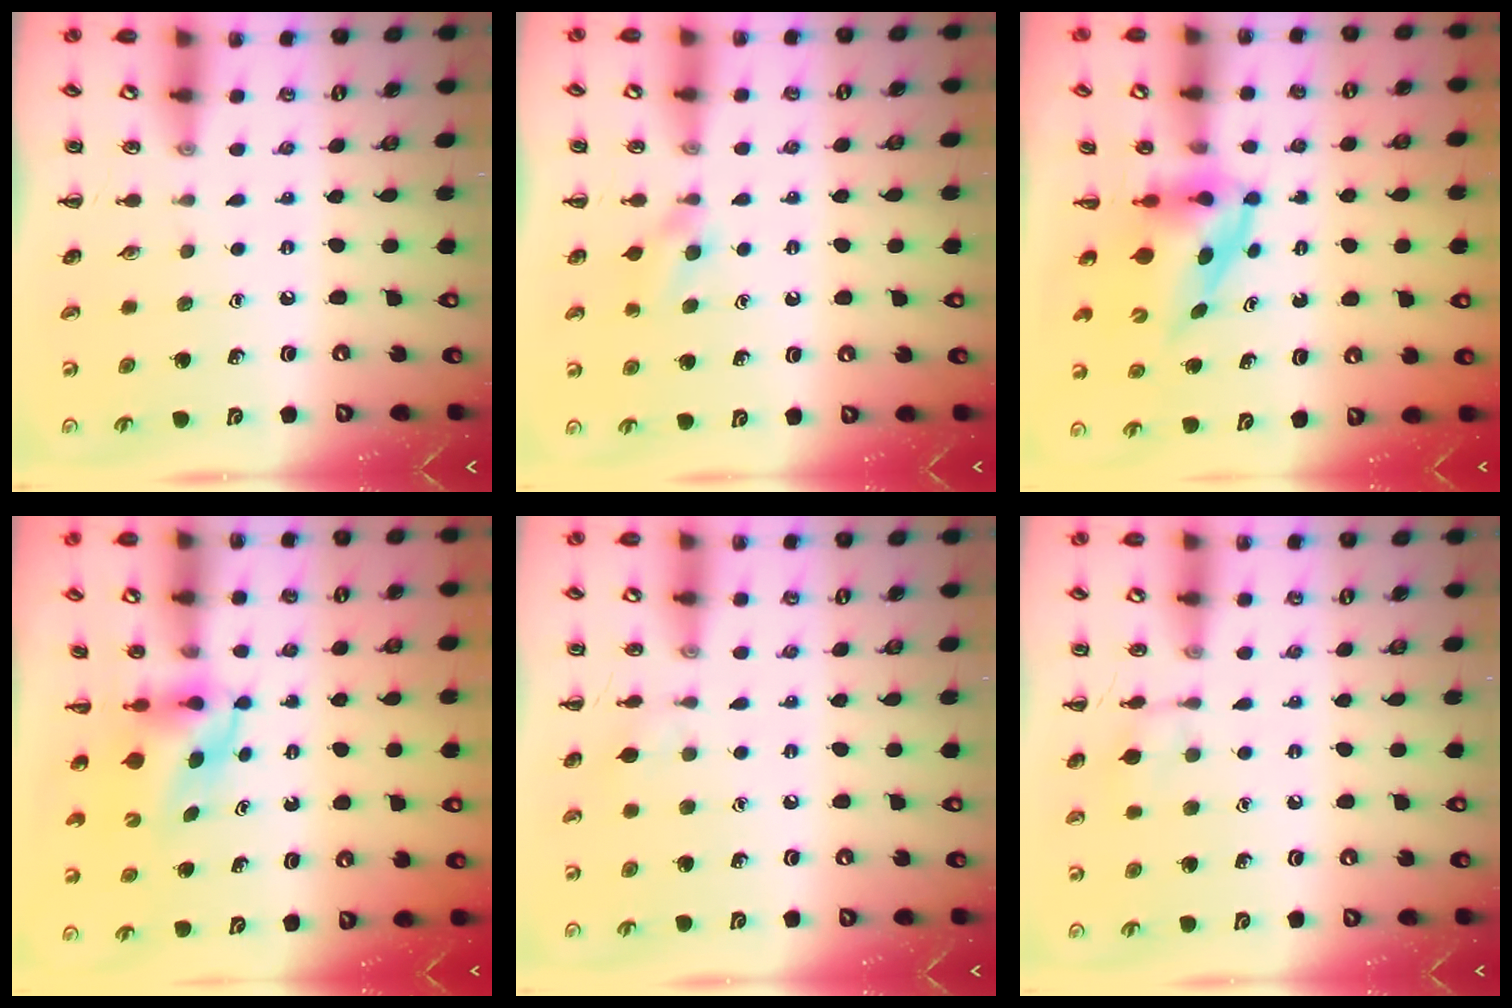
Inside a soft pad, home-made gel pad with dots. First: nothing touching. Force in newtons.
{"total": 3.6, "press": 3.3, "slide": 1.4}
{"total": 3.8, "press": 3.7, "slide": 0.6}
{"total": 5.8, "press": 5.7, "slide": 1.0}
{"total": 4.8, "press": 4.5, "slide": 1.8}
{"total": 7.5, "press": 7.3, "slide": 1.7}